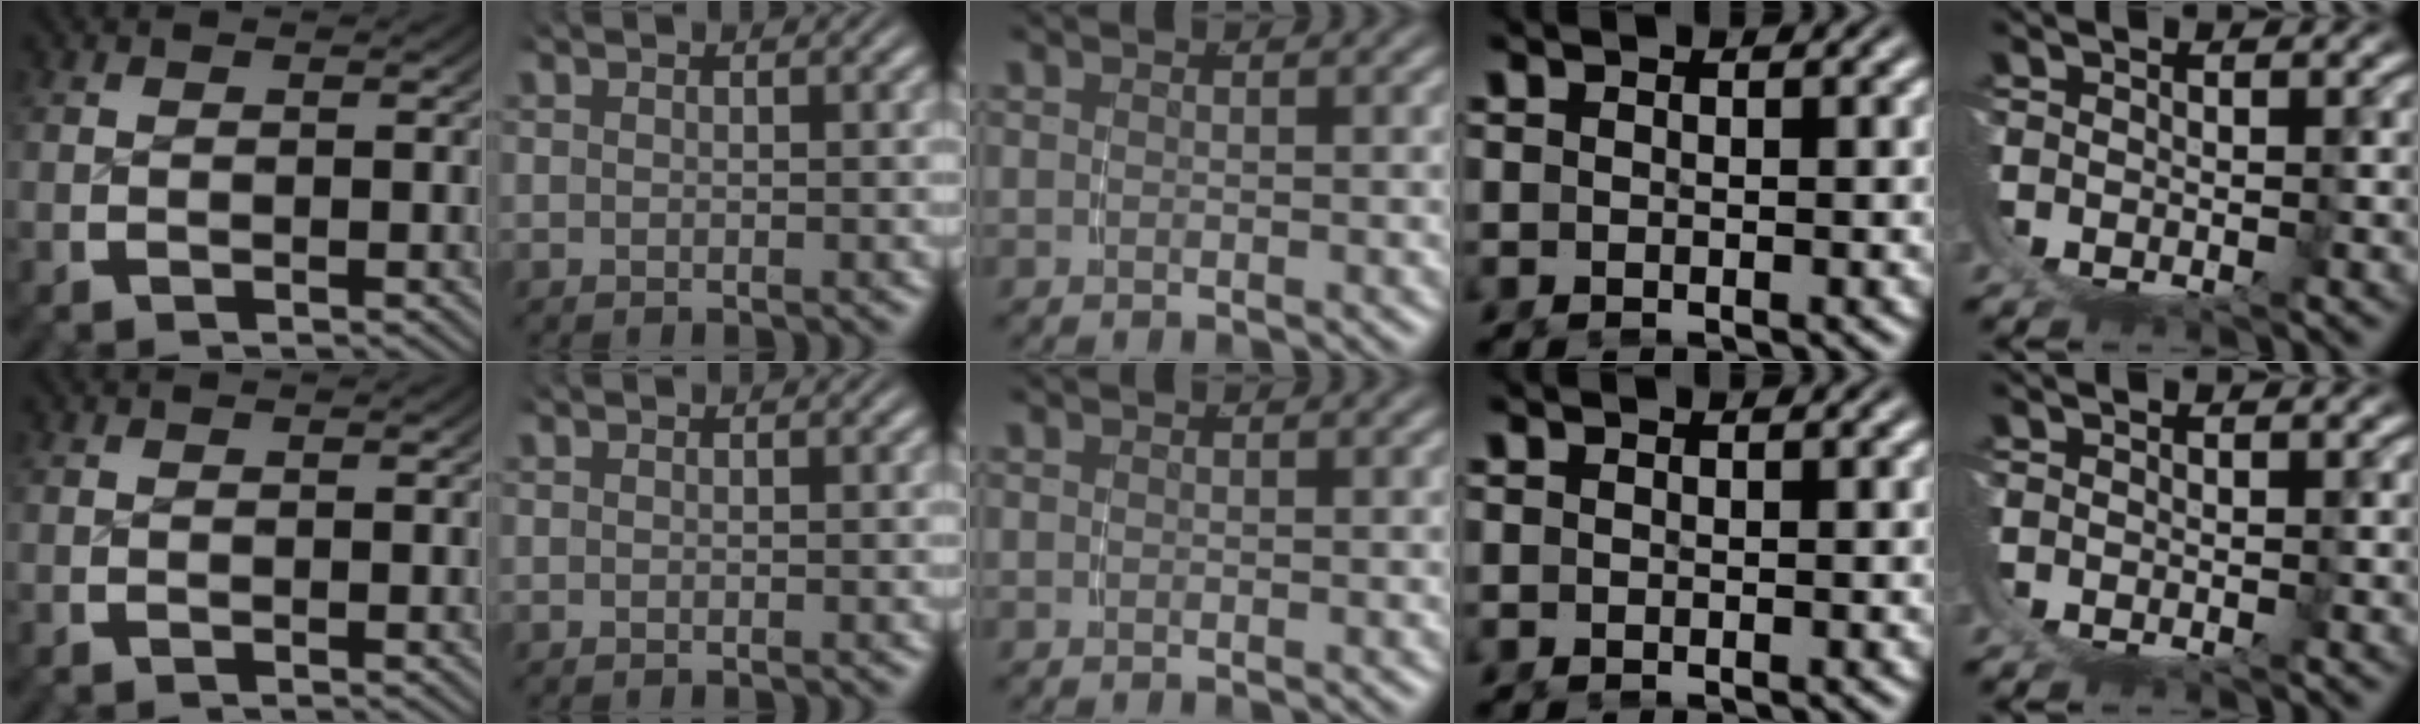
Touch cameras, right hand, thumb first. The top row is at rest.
{}